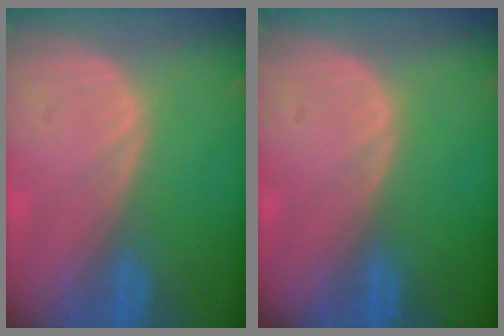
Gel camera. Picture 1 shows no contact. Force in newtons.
{"total": 0.0}